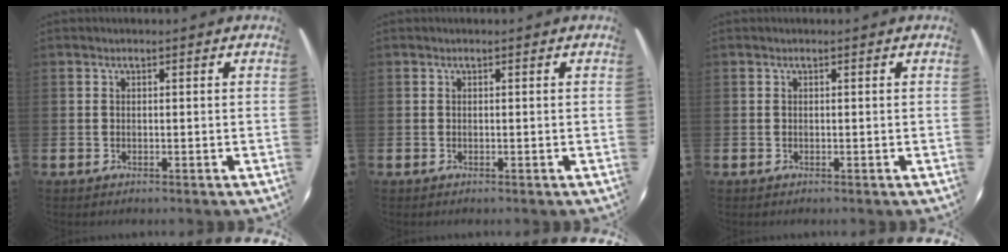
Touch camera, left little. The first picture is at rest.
{"total": 0.0}
{"total": 0.0}